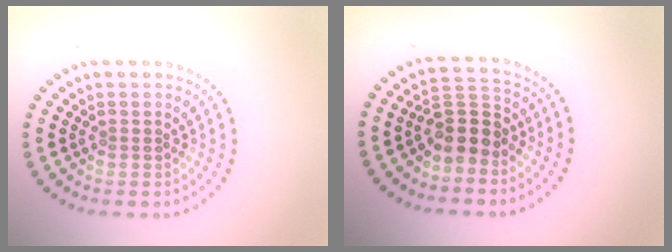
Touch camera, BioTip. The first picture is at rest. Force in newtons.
{"total": 3.5, "press": 3.2, "slide": 1.5}